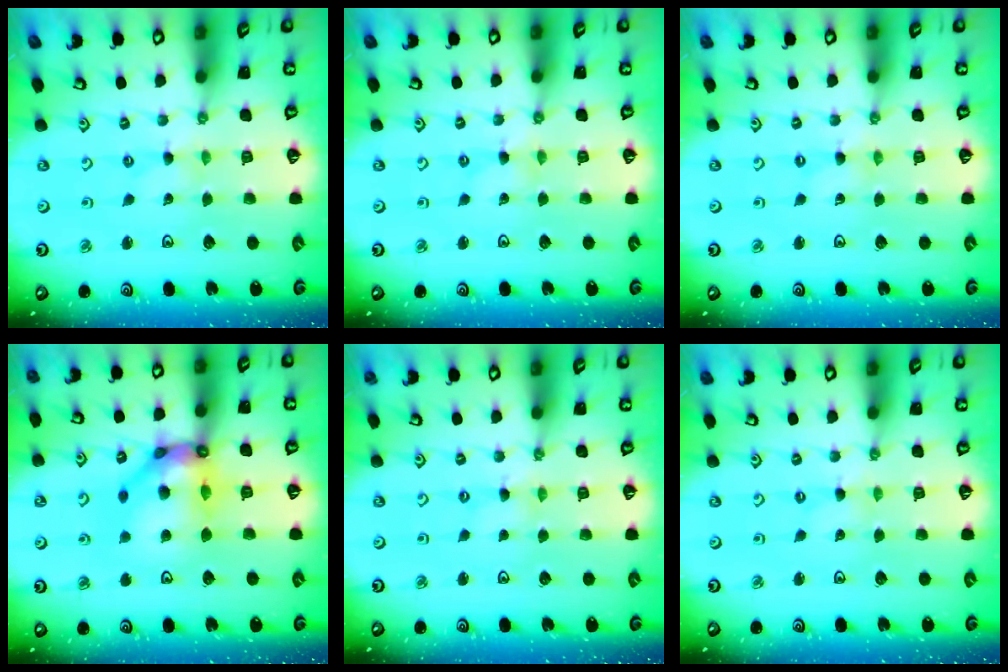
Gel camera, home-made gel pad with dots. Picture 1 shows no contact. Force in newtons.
{"total": 0.0}
{"total": 0.0}
{"total": 15.4, "press": 15.3, "slide": 1.9}
{"total": 0.0}
{"total": 0.0}